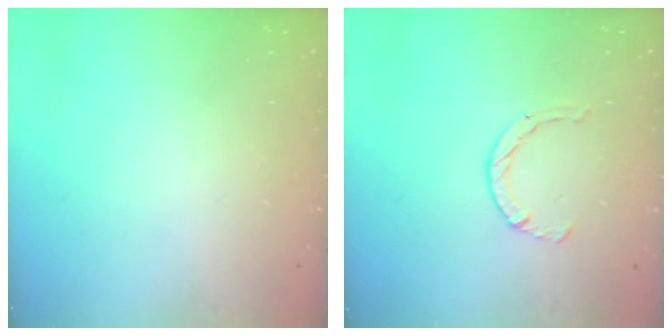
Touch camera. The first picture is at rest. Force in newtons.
{"total": 2.1, "press": 2.1, "slide": 0.3}